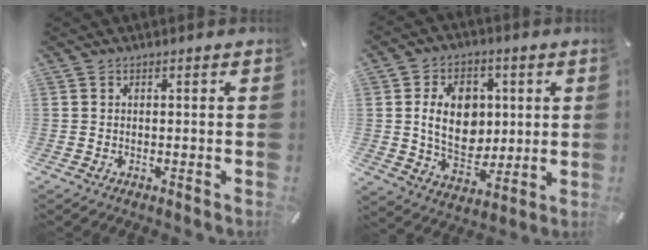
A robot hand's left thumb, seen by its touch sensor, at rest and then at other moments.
{"total": 13.4, "force": [1.7, 10.5, 8.2], "torque": [-0.142, 0.005, 0.030]}